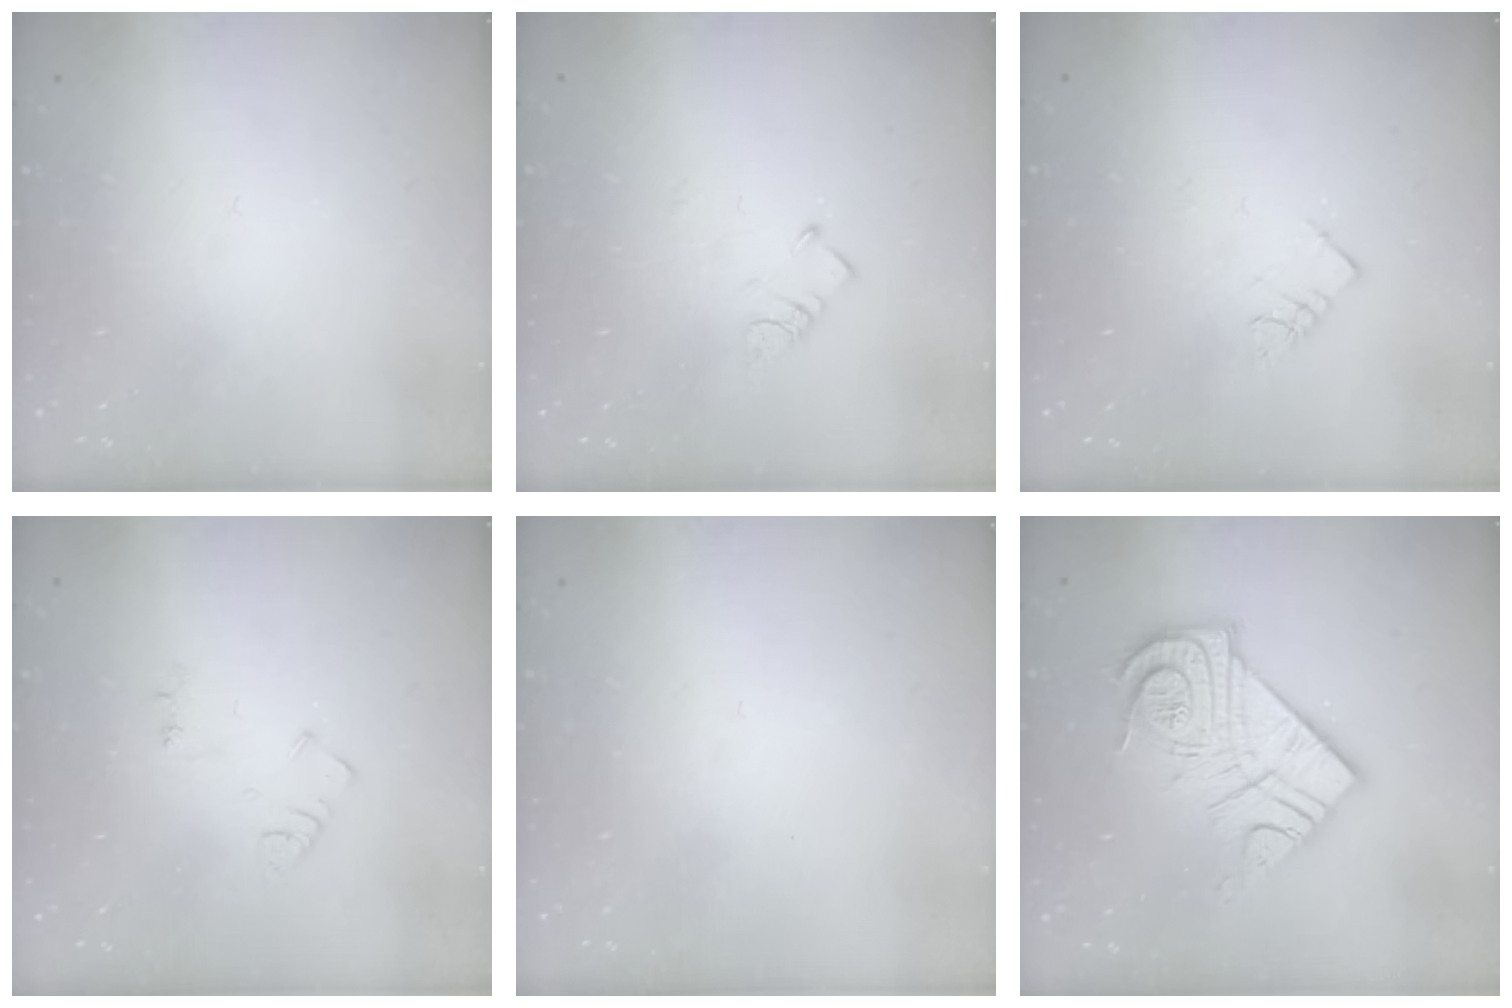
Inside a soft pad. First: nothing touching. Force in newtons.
{"total": 3.0, "press": 3.0, "slide": 0.4}
{"total": 3.6, "press": 3.5, "slide": 0.2}
{"total": 4.8, "press": 4.8, "slide": 0.8}
{"total": 1.6, "press": 1.5, "slide": 0.1}
{"total": 16.2, "press": 16.1, "slide": 1.4}